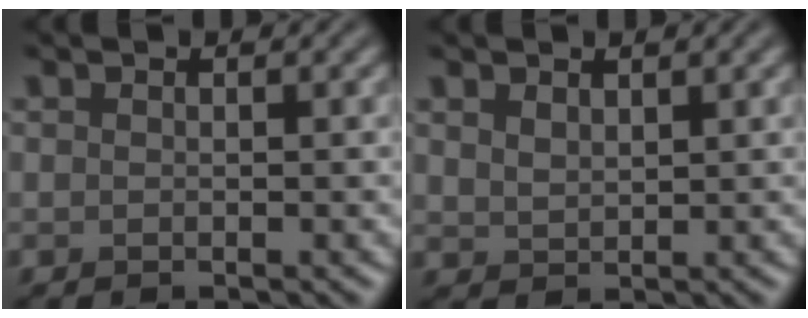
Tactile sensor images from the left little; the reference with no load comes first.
{"total": 1.6, "force": [1.1, 0.8, 0.7], "torque": [-0.018, -0.001, 0.026]}